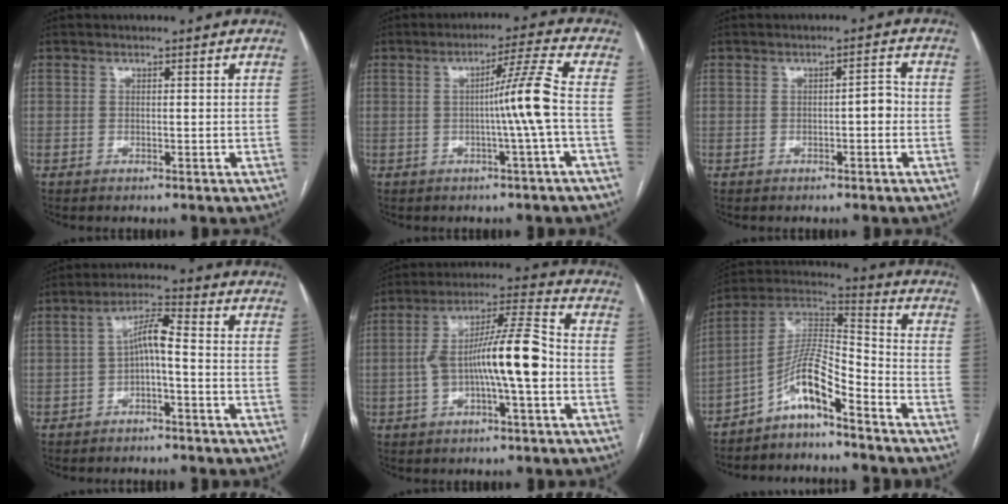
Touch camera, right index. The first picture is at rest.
{"total": 7.0, "force": [-0.9, -2.1, 6.6], "torque": [-0.104, 0.008, -0.013]}
{"total": 2.4, "force": [-0.5, 0.7, 2.3], "torque": [-0.027, 0.009, -0.008]}
{"total": 5.3, "force": [-1.0, 0.9, 5.1], "torque": [-0.094, 0.024, -0.018]}
{"total": 12.8, "force": [-2.0, 1.7, 12.5], "torque": [-0.226, 0.025, -0.036]}
{"total": 9.5, "force": [-6.1, 1.2, 7.1], "torque": [-0.146, 0.023, -0.118]}